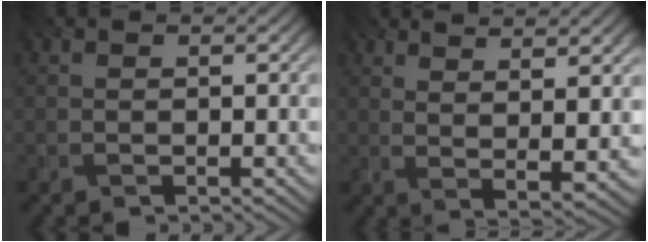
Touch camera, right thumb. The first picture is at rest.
{"total": 7.6, "force": [4.6, 1.3, 5.9], "torque": [-0.092, 0.003, 0.069]}